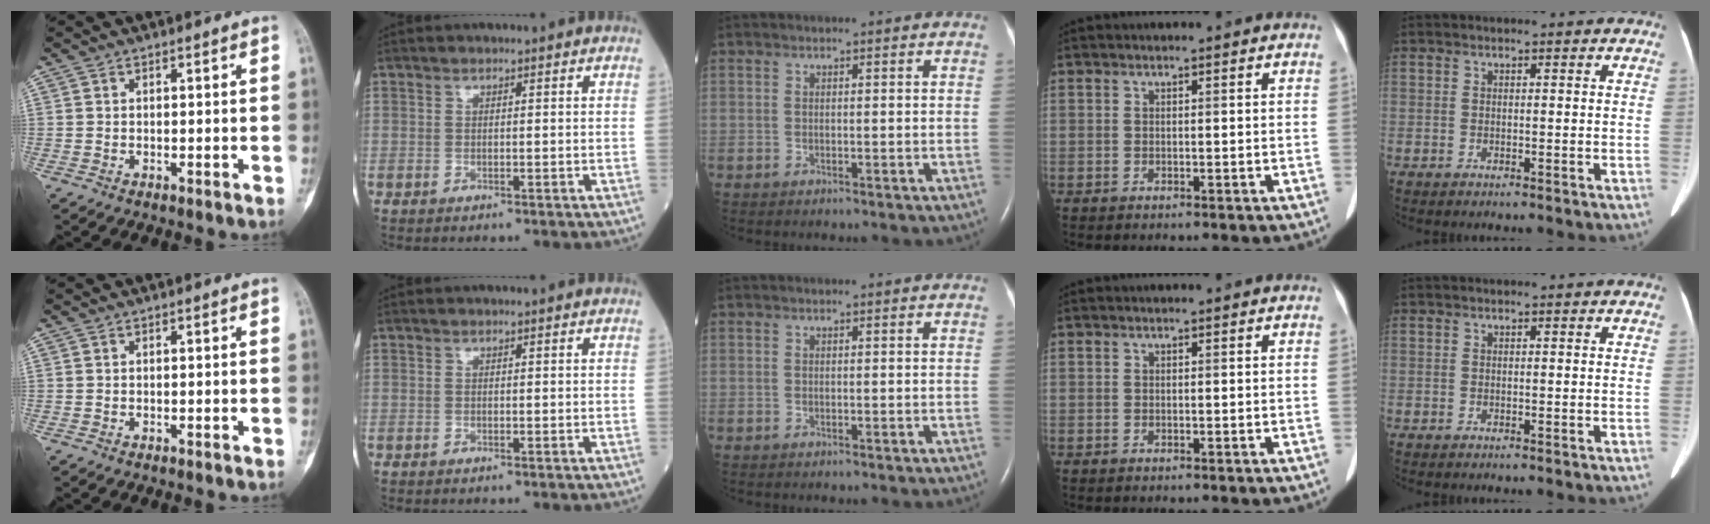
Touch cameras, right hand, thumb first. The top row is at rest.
{}